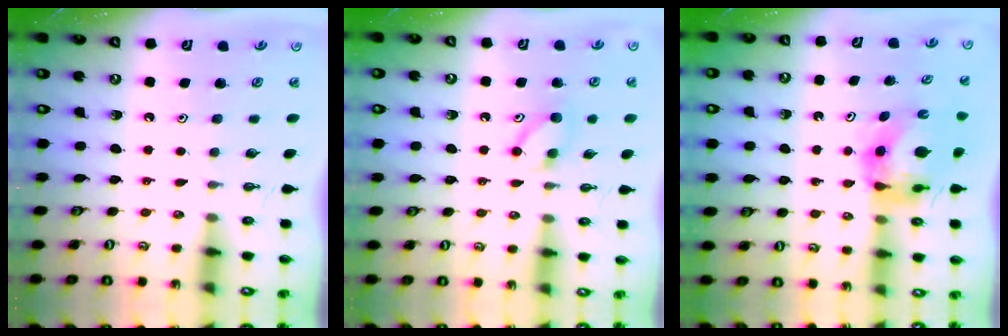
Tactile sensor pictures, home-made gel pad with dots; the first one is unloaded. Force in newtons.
{"total": 6.9, "press": 6.7, "slide": 1.4}
{"total": 7.3, "press": 7.2, "slide": 0.7}